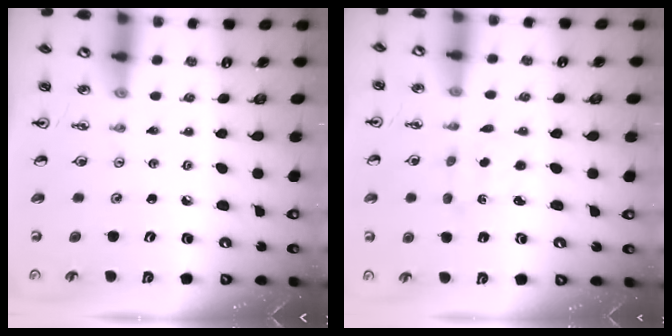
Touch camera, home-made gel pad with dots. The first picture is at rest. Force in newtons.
{"total": 2.0, "press": 2.0, "slide": 0.4}